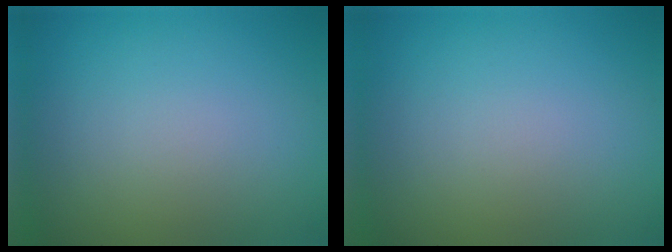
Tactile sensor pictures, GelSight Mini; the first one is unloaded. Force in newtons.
{"total": 0.0}